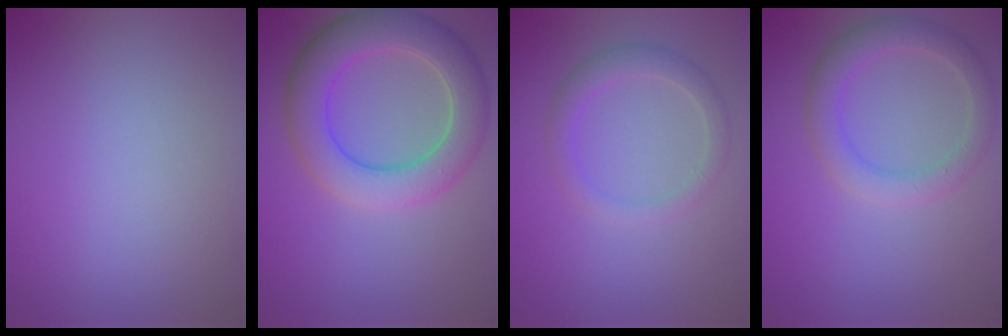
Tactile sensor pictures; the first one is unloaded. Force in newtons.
{"total": 6.8, "press": 6.8, "slide": 0.3}
{"total": 2.3, "press": 2.3, "slide": 0.0}
{"total": 3.3, "press": 3.3, "slide": 0.2}